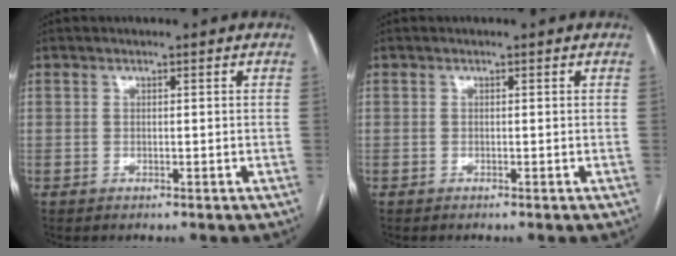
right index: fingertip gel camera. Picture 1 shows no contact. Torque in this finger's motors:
{"motor_torque": [-0.21, 0.12, -0.02, 0.00]}